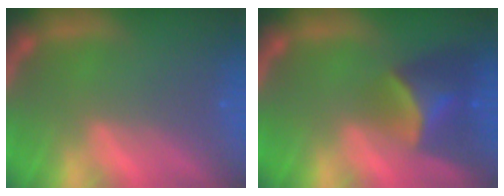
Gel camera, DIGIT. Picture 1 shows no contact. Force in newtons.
{"total": 6.0}